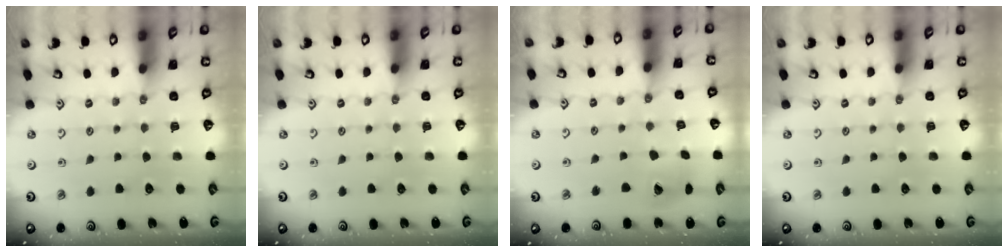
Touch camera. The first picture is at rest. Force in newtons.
{"total": 0.0}
{"total": 8.8, "press": 8.7, "slide": 1.2}
{"total": 0.0}